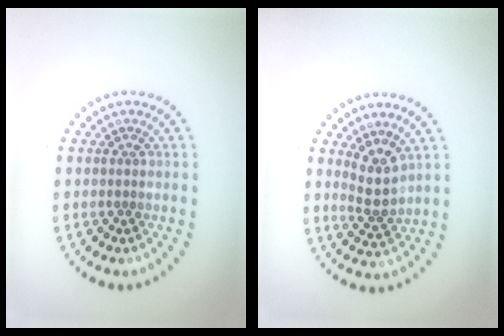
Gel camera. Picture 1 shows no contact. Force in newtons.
{"total": 2.5, "press": 2.0, "slide": 1.4}